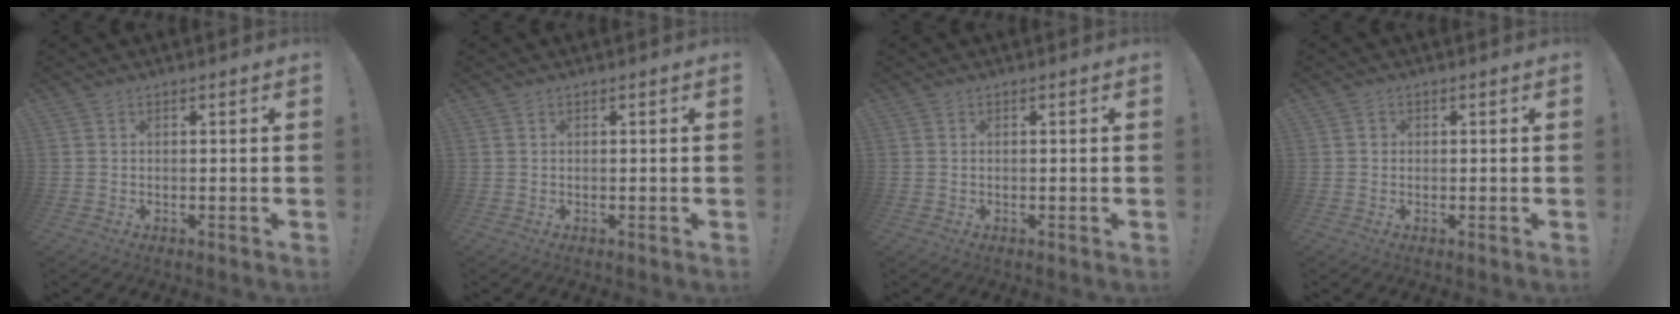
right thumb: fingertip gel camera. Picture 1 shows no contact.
{"total": 0.0}
{"total": 0.0}
{"total": 1.2, "force": [-0.2, 1.2, 0.3], "torque": [-0.001, 0.003, -0.004]}